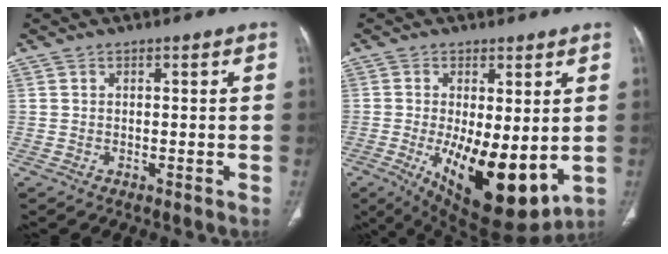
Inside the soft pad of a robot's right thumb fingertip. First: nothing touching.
{"total": 16.8, "force": [-2.6, 6.9, 15.1], "torque": [-0.236, -0.034, -0.019]}